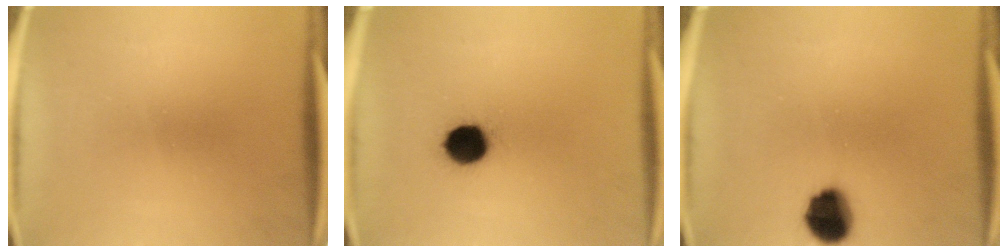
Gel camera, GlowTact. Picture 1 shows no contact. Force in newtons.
{"total": 9.0}
{"total": 9.1}